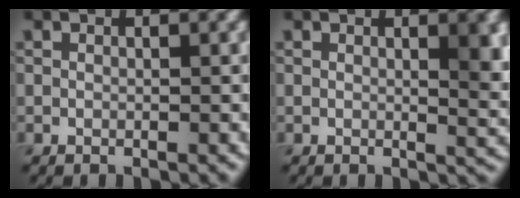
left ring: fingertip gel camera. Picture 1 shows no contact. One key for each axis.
{"total": 3.6, "fx": 1.0, "fy": 1.1, "fz": 3.2, "tx": -0.034, "ty": -0.002, "tz": 0.015}